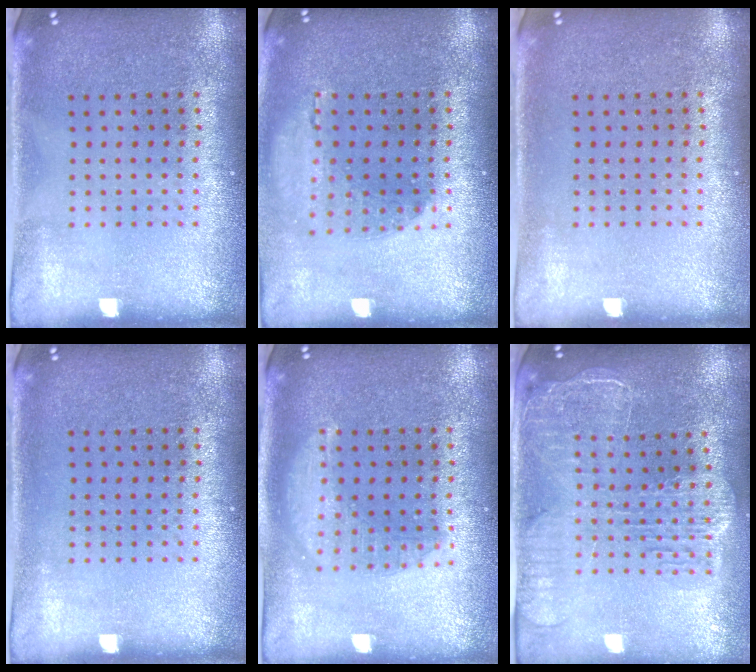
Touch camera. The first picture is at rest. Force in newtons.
{"total": 1.1, "press": 1.1, "slide": 0.2}
{"total": 0.0}
{"total": 0.0}
{"total": 1.4, "press": 1.4, "slide": 0.1}
{"total": 2.5, "press": 2.2, "slide": 1.3}